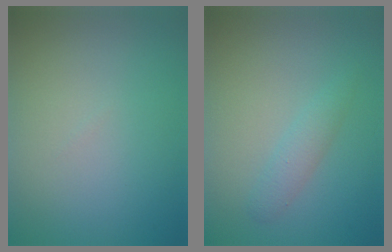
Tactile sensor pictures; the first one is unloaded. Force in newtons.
{"total": 1.6, "press": 1.6, "slide": 0.1}